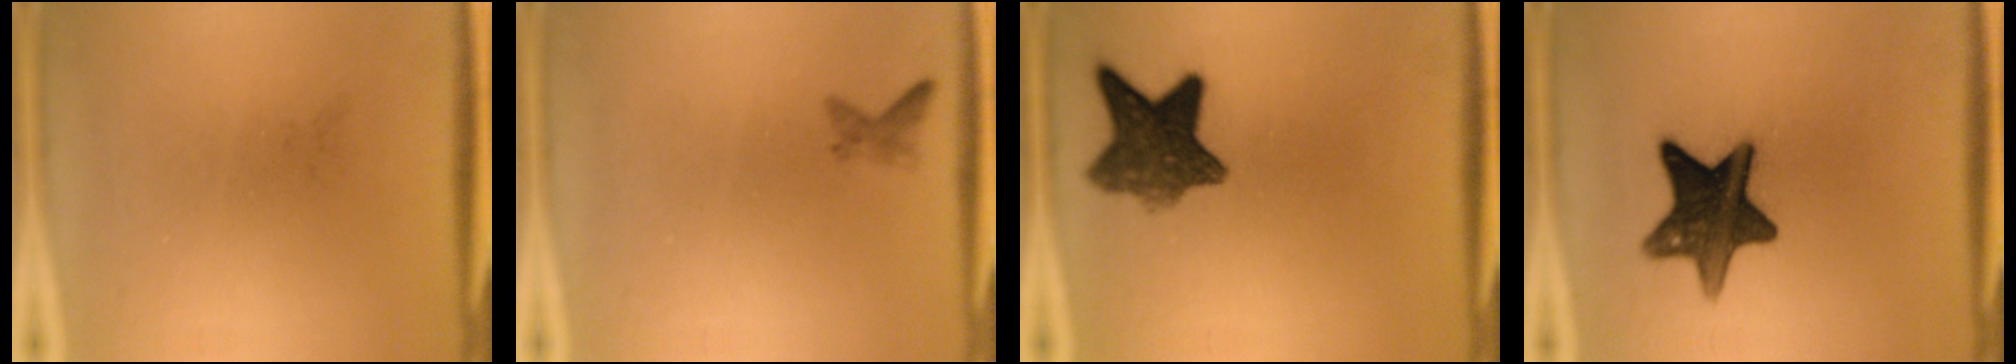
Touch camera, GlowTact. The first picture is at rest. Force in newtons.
{"total": 1.1}
{"total": 9.2}
{"total": 12.5}